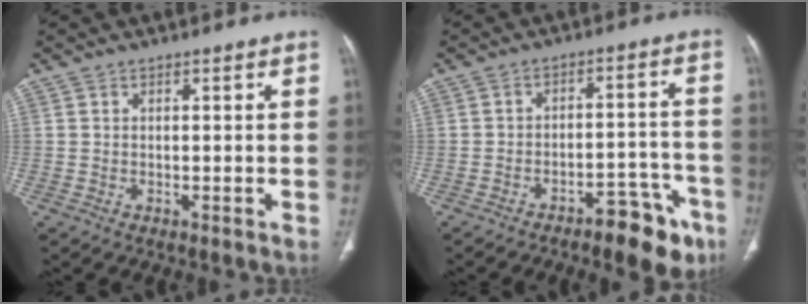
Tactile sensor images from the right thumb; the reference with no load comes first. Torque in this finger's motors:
{"motor_torque": [1.03, 0.98, 0.20, -0.26, 0.26]}